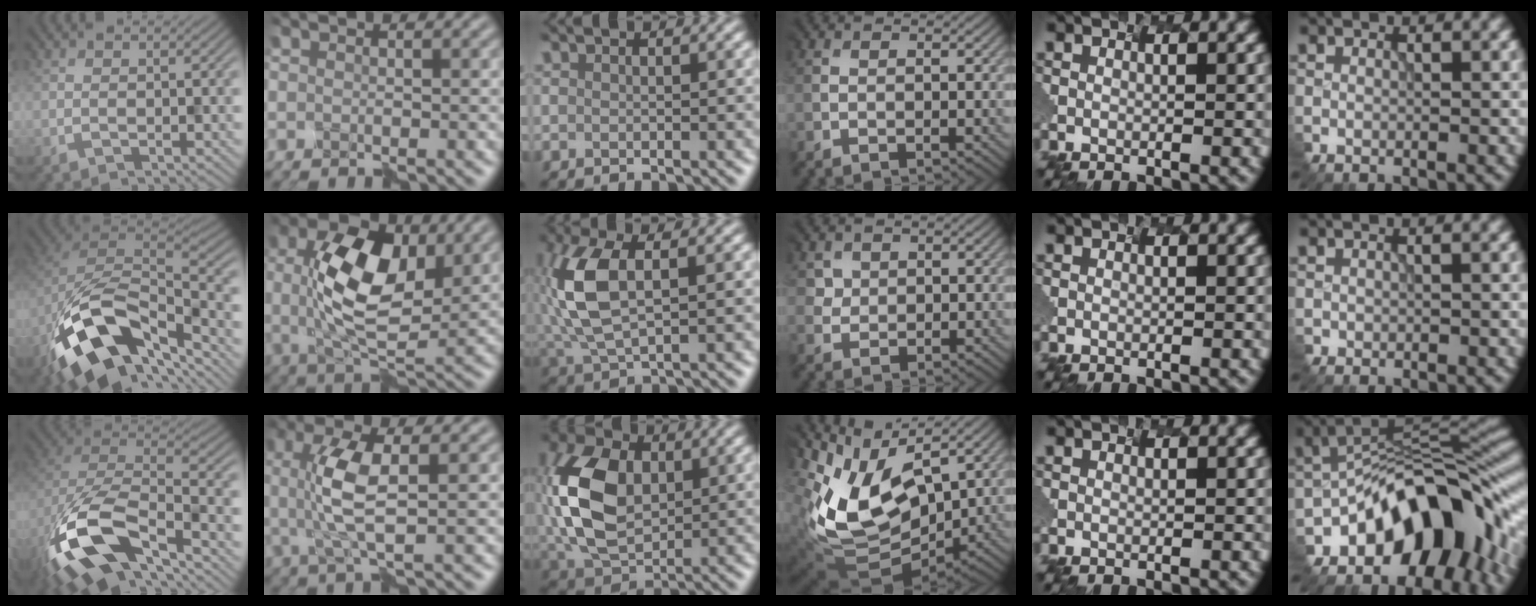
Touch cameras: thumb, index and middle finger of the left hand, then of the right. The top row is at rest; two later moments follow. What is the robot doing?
{"motion": "disassemble", "object": "markers"}